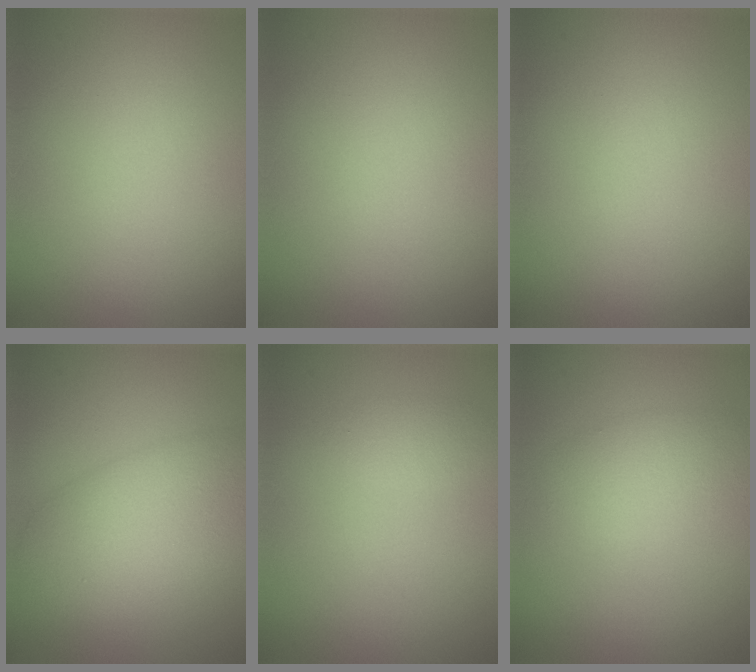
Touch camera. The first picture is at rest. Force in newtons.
{"total": 0.0}
{"total": 0.0}
{"total": 8.3, "press": 8.3, "slide": 0.3}
{"total": 1.0, "press": 1.0, "slide": 0.0}
{"total": 3.0, "press": 3.0, "slide": 0.1}